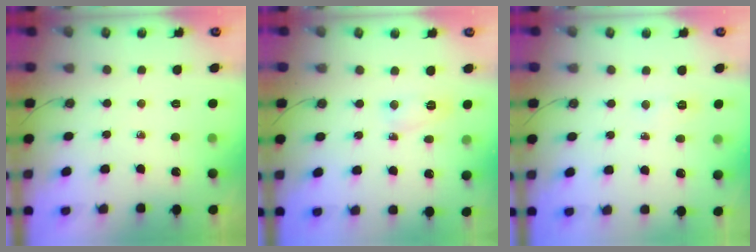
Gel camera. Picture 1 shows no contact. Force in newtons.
{"total": 3.3, "press": 3.2, "slide": 1.1}
{"total": 5.1, "press": 5.0, "slide": 0.6}